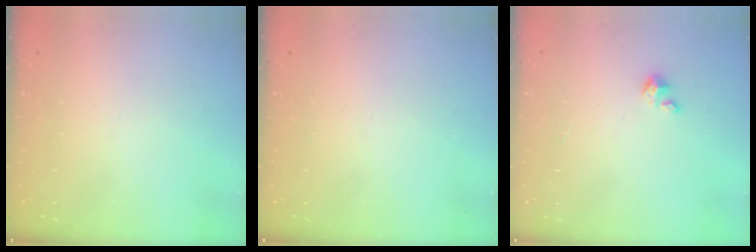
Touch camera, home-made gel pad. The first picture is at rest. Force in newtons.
{"total": 0.0}
{"total": 2.7, "press": 2.7, "slide": 0.1}